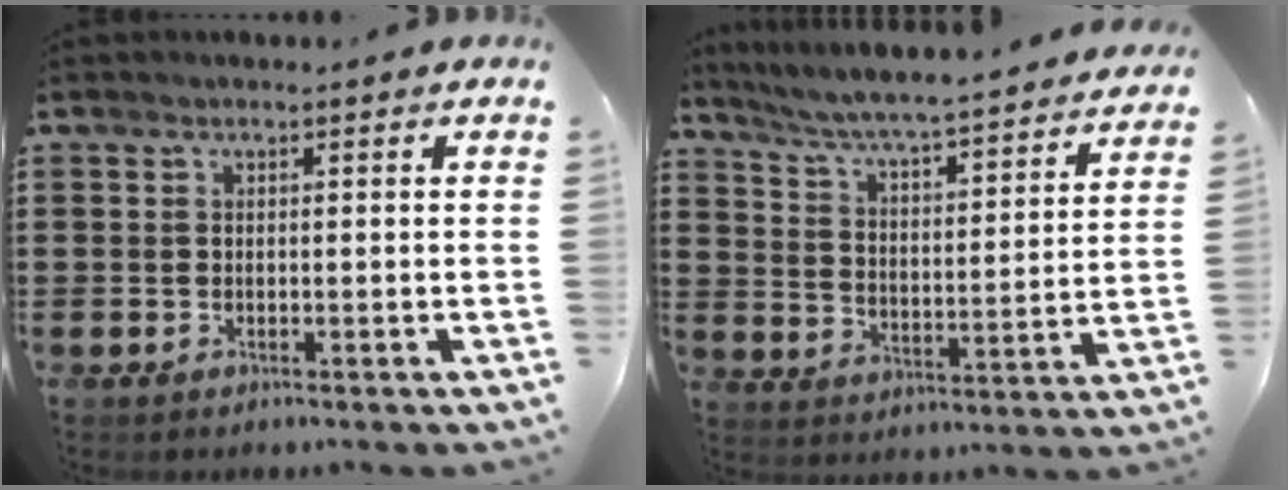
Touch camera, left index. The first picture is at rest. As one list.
[{"total": 4.7, "force": [4.4, -0.6, 1.5], "torque": [-0.051, -0.040, 0.066]}]